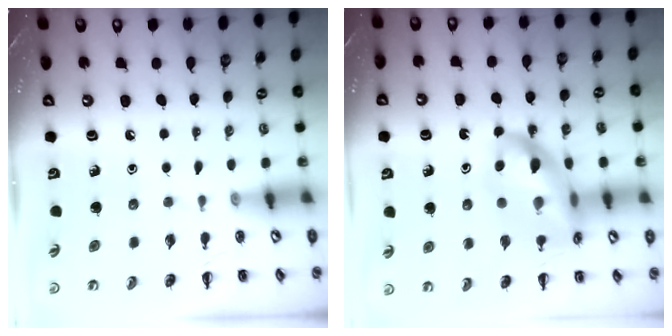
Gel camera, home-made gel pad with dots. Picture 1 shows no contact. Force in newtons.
{"total": 19.8, "press": 19.4, "slide": 3.9}